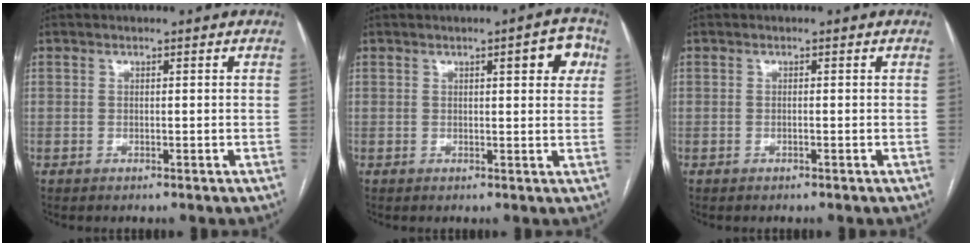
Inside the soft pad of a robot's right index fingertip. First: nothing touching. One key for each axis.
{"total": 4.7, "fx": 1.8, "fy": 1.2, "fz": 4.2, "tx": -0.046, "ty": 0.008, "tz": 0.018}
{"total": 0.0}